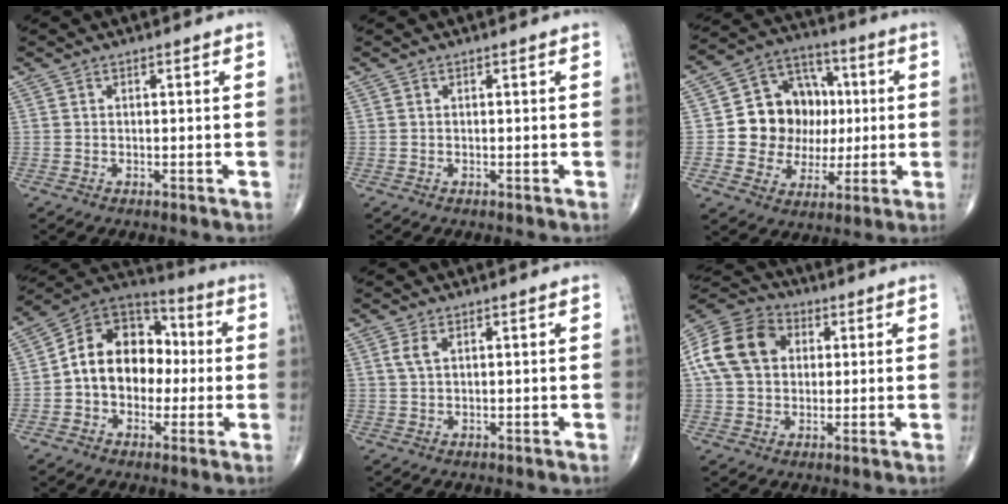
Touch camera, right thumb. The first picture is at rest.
{"total": 0.0}
{"total": 15.9, "force": [1.0, 13.3, 8.7], "torque": [-0.085, 0.027, 0.026]}
{"total": 15.6, "force": [-0.3, 11.7, 10.3], "torque": [-0.126, 0.042, -0.017]}
{"total": 2.4, "force": [1.0, 1.2, 1.8], "torque": [-0.039, 0.006, 0.023]}
{"total": 15.2, "force": [3.1, 11.5, 9.4], "torque": [-0.172, 0.020, 0.046]}